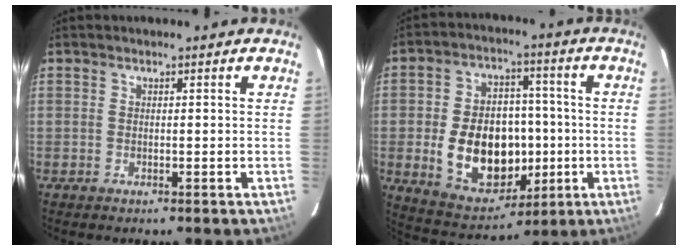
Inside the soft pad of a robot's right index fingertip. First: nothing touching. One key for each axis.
{"total": 17.5, "fx": -2.7, "fy": 12.1, "fz": 12.3, "tx": -0.251, "ty": 0.016, "tz": -0.017}